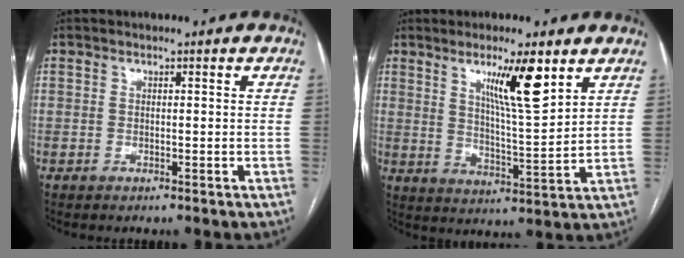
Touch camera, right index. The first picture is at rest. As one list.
[{"total": 9.7, "force": [5.4, 0.5, 8.0], "torque": [-0.136, -0.011, 0.093]}]